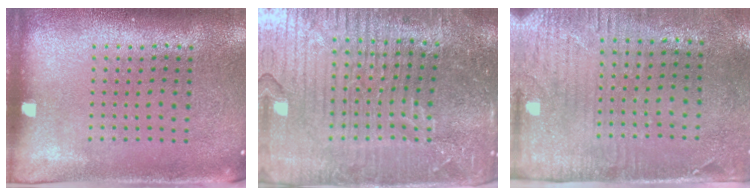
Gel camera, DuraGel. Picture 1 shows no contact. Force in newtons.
{"total": 6.1, "press": 5.4, "slide": 2.8}
{"total": 2.9, "press": 2.4, "slide": 1.7}